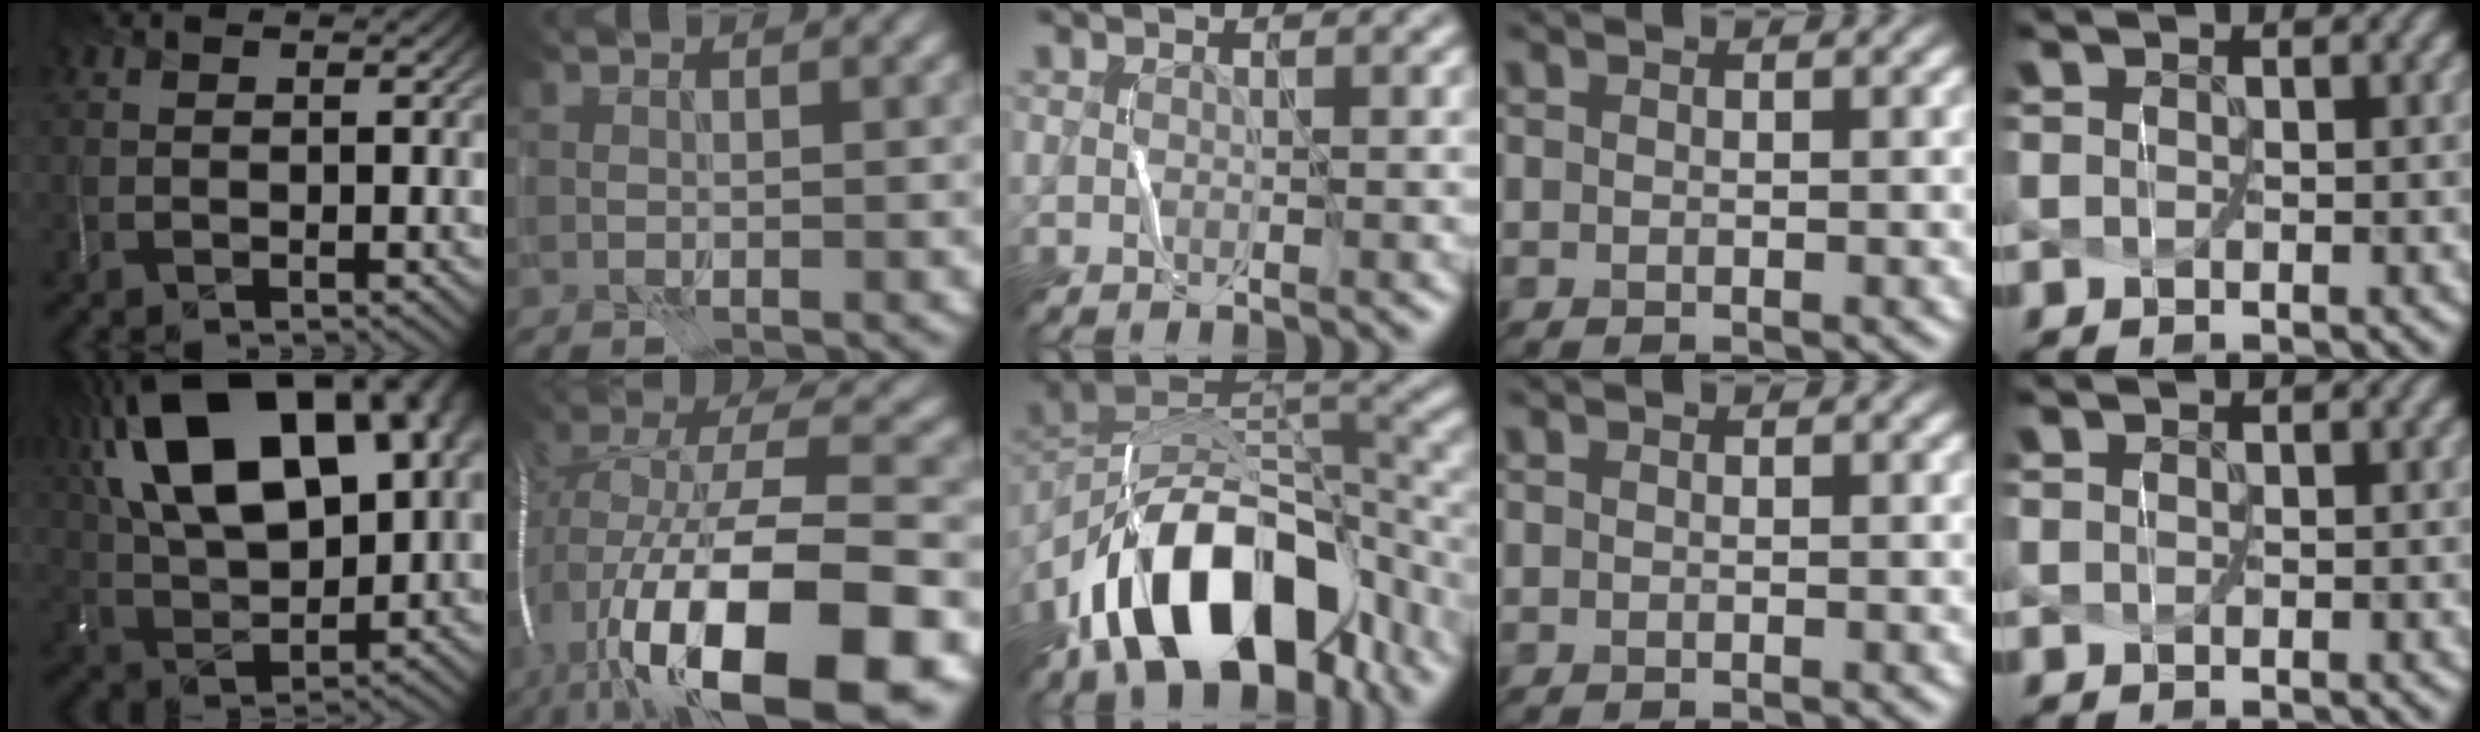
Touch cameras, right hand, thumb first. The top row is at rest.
{"thumb": {"total": 21.4, "force": [7.3, 11.9, 16.2], "torque": [-0.296, 0.050, 0.121]}, "index": {"total": 18.7, "force": [-5.5, 7.5, 16.2], "torque": [-0.285, 0.003, -0.090]}, "middle": {"total": 14.3, "force": [-7.9, 7.7, 9.0], "torque": [-0.147, 0.008, -0.142]}}